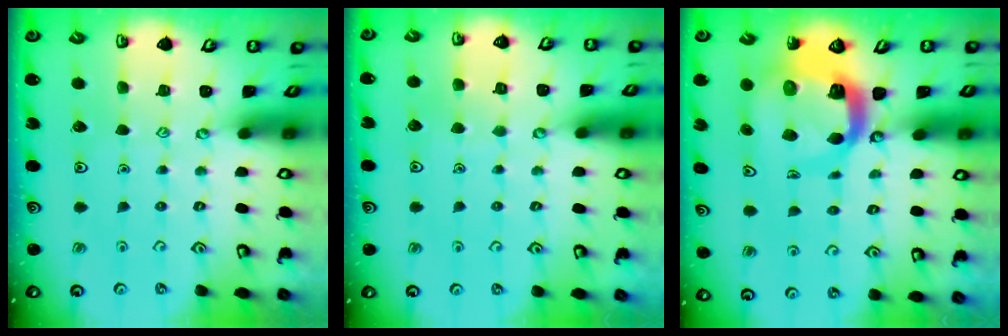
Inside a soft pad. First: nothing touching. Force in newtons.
{"total": 2.6, "press": 2.6, "slide": 0.3}
{"total": 10.0, "press": 9.9, "slide": 1.3}